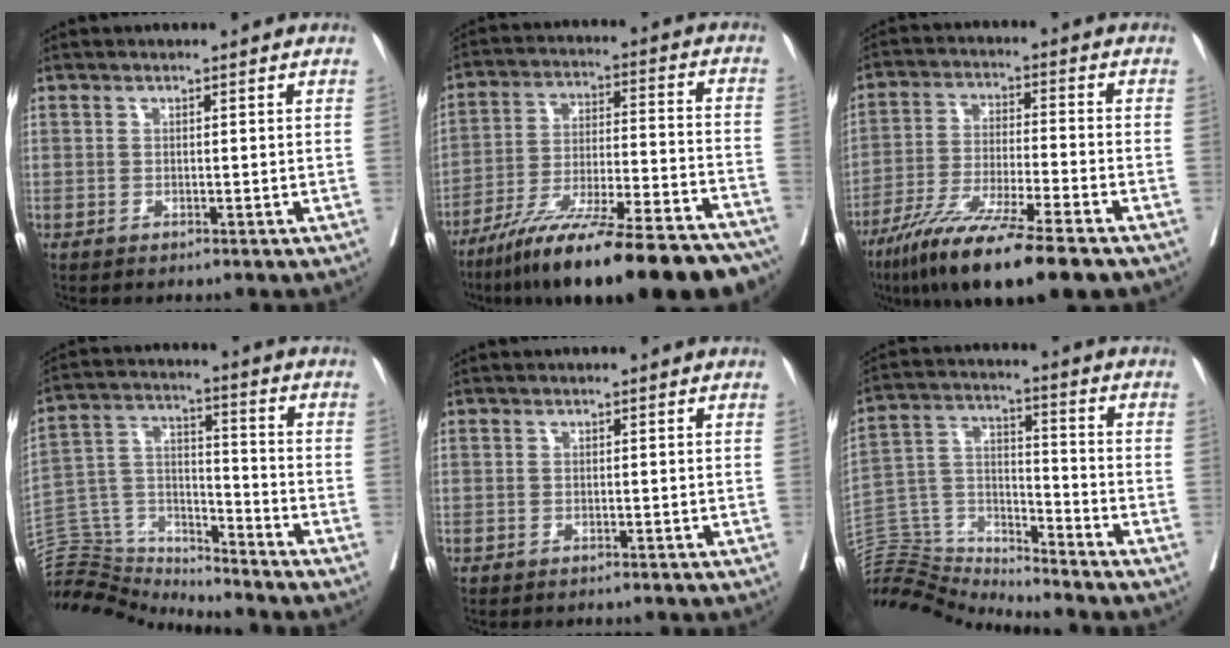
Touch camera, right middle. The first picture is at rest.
{"total": 26.2, "force": [-21.2, 3.0, 15.1], "torque": [-0.180, -0.014, -0.328]}
{"total": 14.7, "force": [-10.2, 0.2, 10.6], "torque": [-0.198, -0.048, -0.180]}
{"total": 11.3, "force": [-11.0, 2.2, 0.3], "torque": [-0.015, 0.068, -0.204]}
{"total": 1.3, "force": [-1.2, 0.4, 0.4], "torque": [-0.012, -0.003, -0.016]}
{"total": 14.8, "force": [-14.8, 0.3, 1.5], "torque": [-0.039, 0.051, -0.272]}